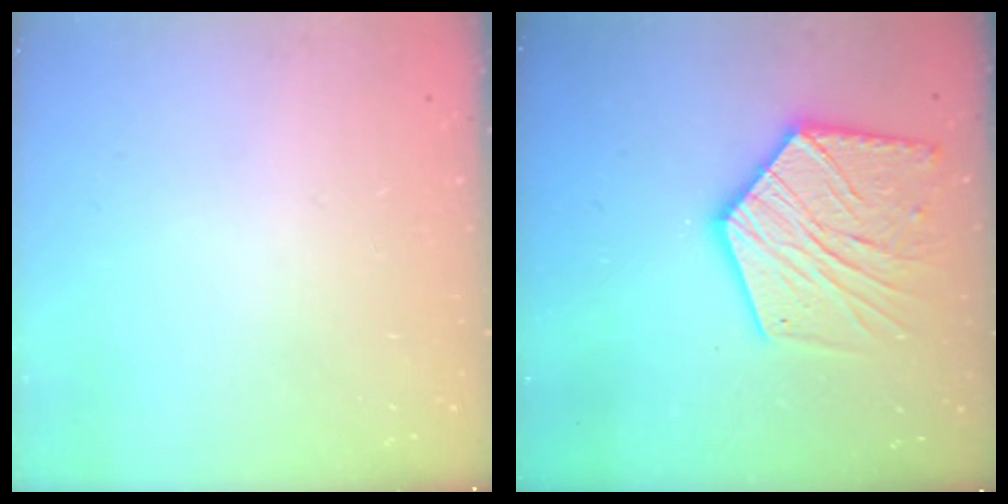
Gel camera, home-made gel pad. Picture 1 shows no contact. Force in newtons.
{"total": 18.2, "press": 18.2, "slide": 1.4}